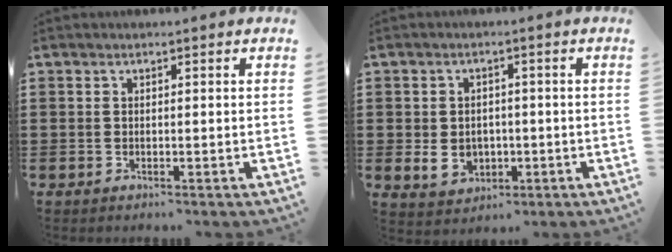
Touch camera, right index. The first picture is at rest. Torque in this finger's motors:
{"motor_torque": [1.07, 1.06, 0.22, 0.07]}